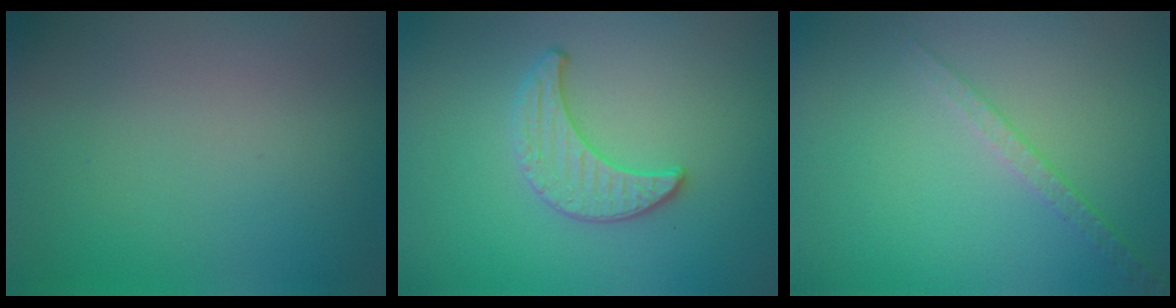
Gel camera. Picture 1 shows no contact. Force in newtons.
{"total": 2.0, "press": 2.0, "slide": 0.1}
{"total": 1.6, "press": 1.0, "slide": 1.3}